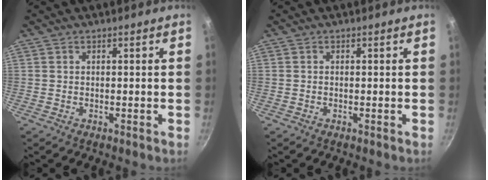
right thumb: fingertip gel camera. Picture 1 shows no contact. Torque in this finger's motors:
{"motor_torque": [-0.22, 0.04, -0.27, 0.17, -0.05]}